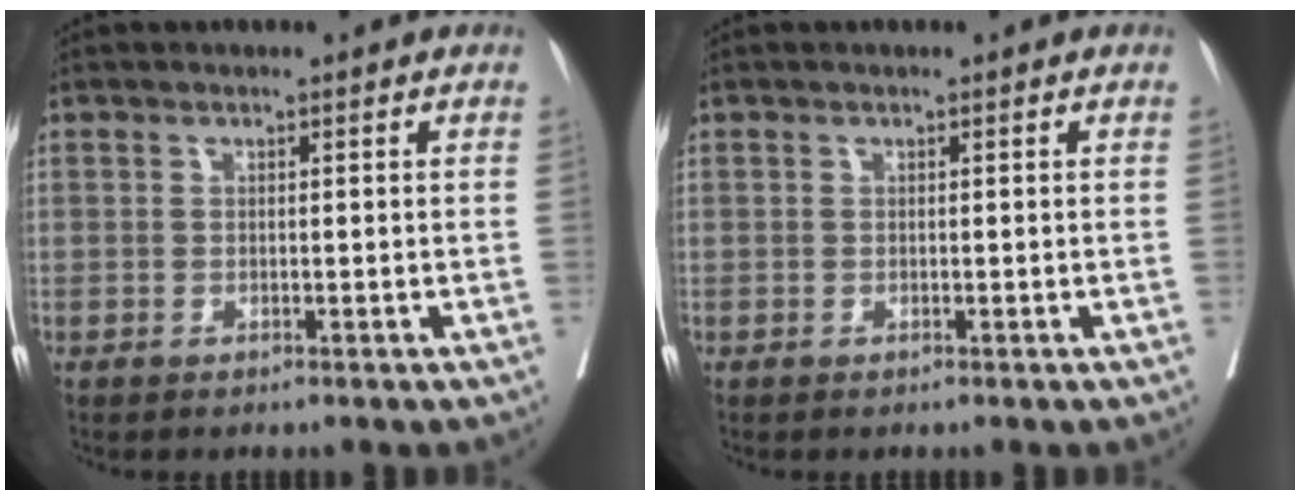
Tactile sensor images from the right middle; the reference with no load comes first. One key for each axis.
{"total": 0.0}